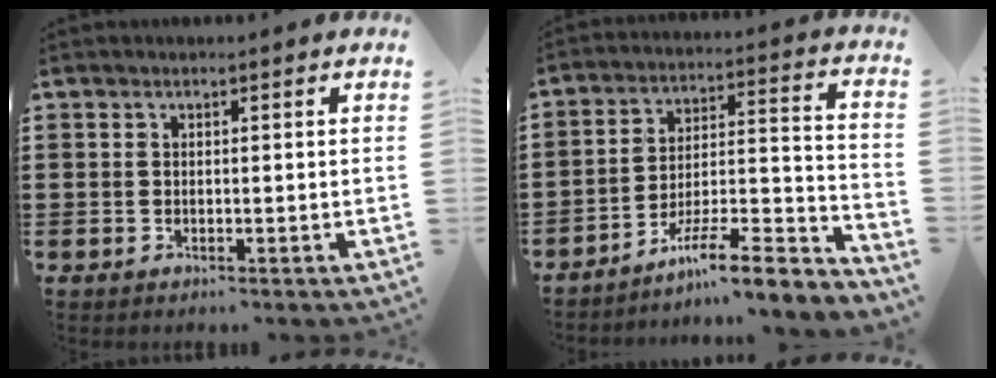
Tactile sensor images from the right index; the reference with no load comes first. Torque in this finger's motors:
{"motor_torque": [0.83, 0.55, -0.18, -0.04]}